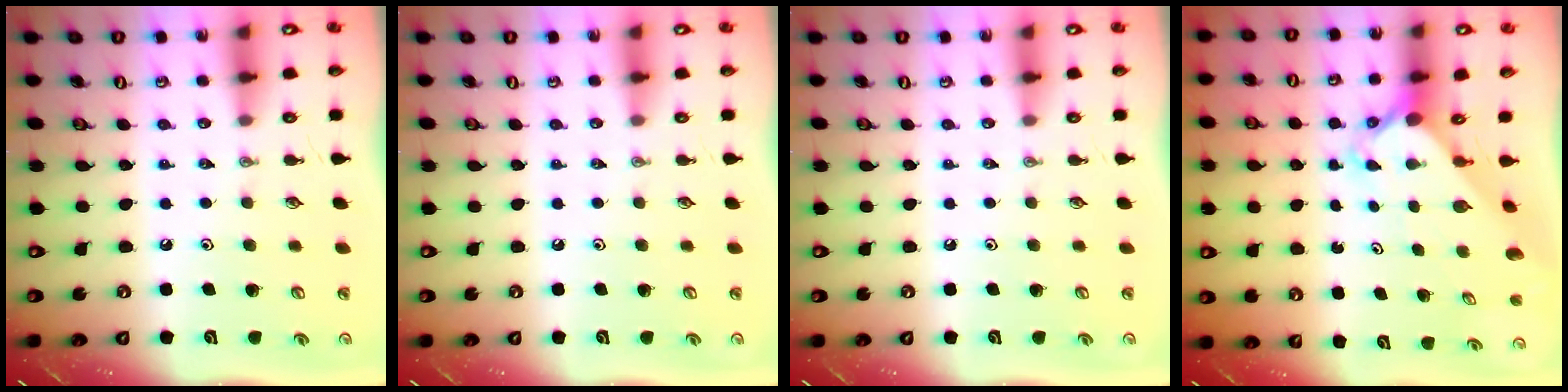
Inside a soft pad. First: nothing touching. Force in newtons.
{"total": 0.0}
{"total": 0.0}
{"total": 2.2, "press": 2.2, "slide": 0.1}